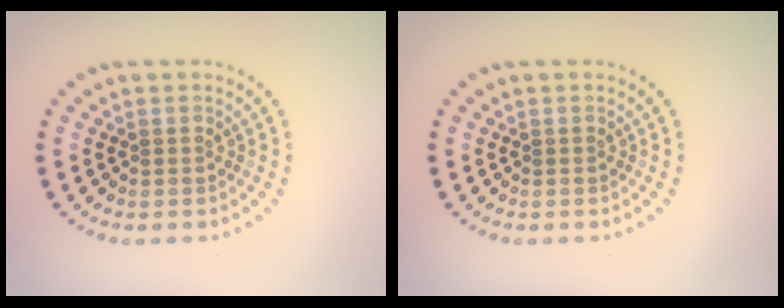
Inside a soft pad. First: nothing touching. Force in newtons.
{"total": 0.0}